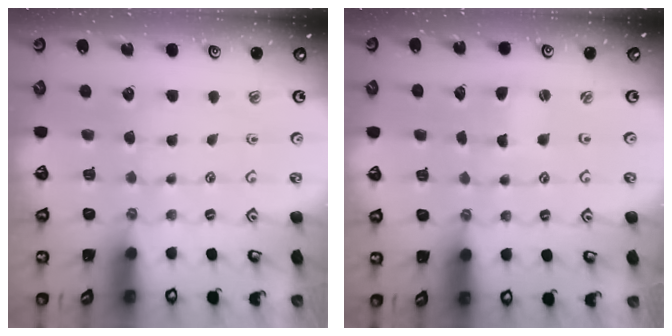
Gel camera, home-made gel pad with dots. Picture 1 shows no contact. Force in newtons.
{"total": 0.0}